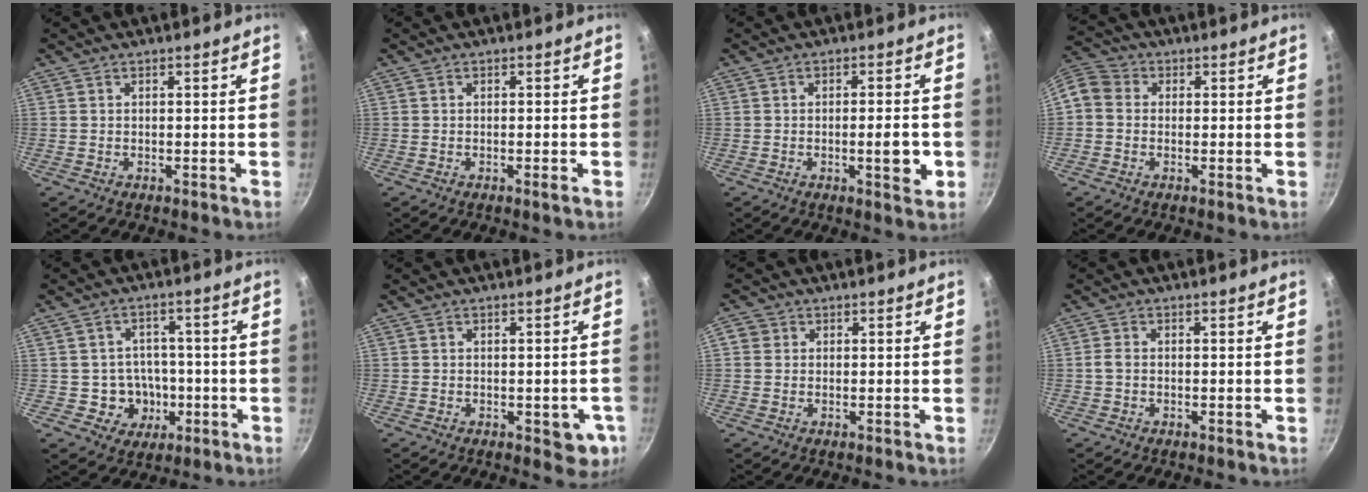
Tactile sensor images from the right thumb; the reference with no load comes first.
{"total": 1.2, "force": [-0.6, 0.0, 1.1], "torque": [-0.024, 0.001, -0.009]}
{"total": 5.8, "force": [-1.4, 1.5, 5.4], "torque": [-0.069, 0.002, -0.019]}
{"total": 6.9, "force": [-0.1, 6.1, 3.2], "torque": [-0.056, 0.020, -0.023]}
{"total": 7.6, "force": [-1.7, 7.1, 2.1], "torque": [0.011, 0.024, -0.019]}
{"total": 5.3, "force": [-1.5, 2.9, 4.2], "torque": [-0.025, 0.005, -0.015]}
{"total": 2.3, "force": [0.4, 2.2, 0.7], "torque": [0.000, 0.004, 0.001]}
{"total": 1.5, "force": [-0.2, 1.1, 1.1], "torque": [-0.022, 0.007, -0.006]}